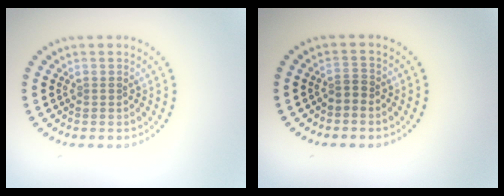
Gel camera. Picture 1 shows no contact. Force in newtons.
{"total": 1.3, "press": 1.0, "slide": 0.8}